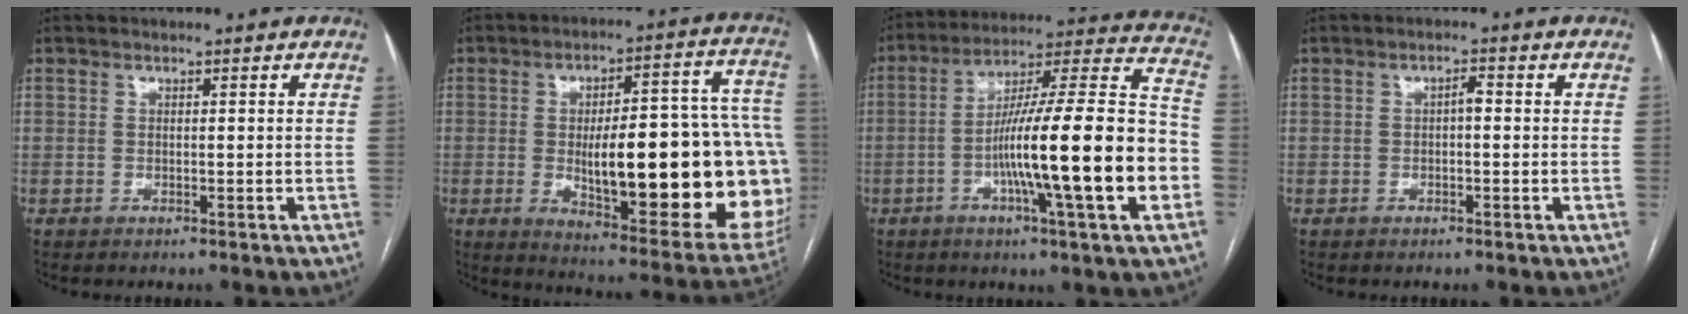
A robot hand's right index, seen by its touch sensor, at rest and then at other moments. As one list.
[{"total": 31.1, "force": [-3.1, 7.8, 30.0], "torque": [-0.326, 0.023, -0.023]}, {"total": 23.0, "force": [-5.8, 0.5, 22.3], "torque": [-0.317, 0.005, -0.099]}, {"total": 1.5, "force": [-0.1, 0.5, 1.4], "torque": [-0.022, 0.005, -0.004]}]